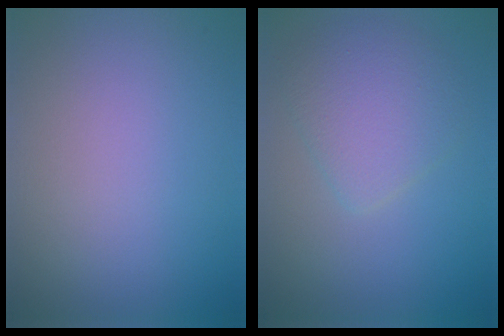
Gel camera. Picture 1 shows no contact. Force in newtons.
{"total": 3.5, "press": 3.5, "slide": 0.1}